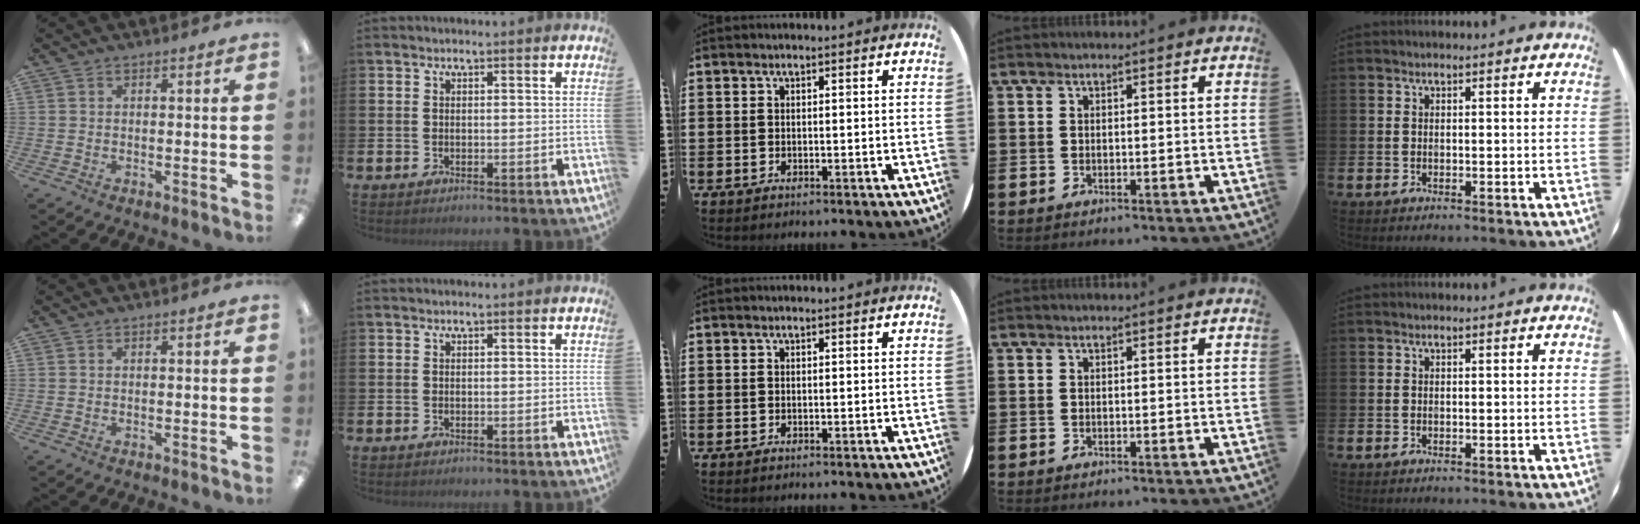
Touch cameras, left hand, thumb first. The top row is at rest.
{}